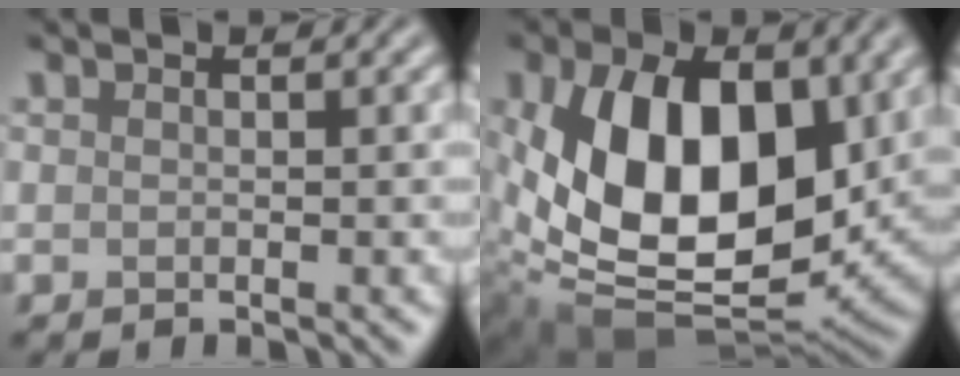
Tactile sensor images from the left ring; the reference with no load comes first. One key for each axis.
{"total": 14.3, "fx": 1.9, "fy": 8.7, "fz": 11.2, "tx": -0.203, "ty": -0.015, "tz": 0.037}